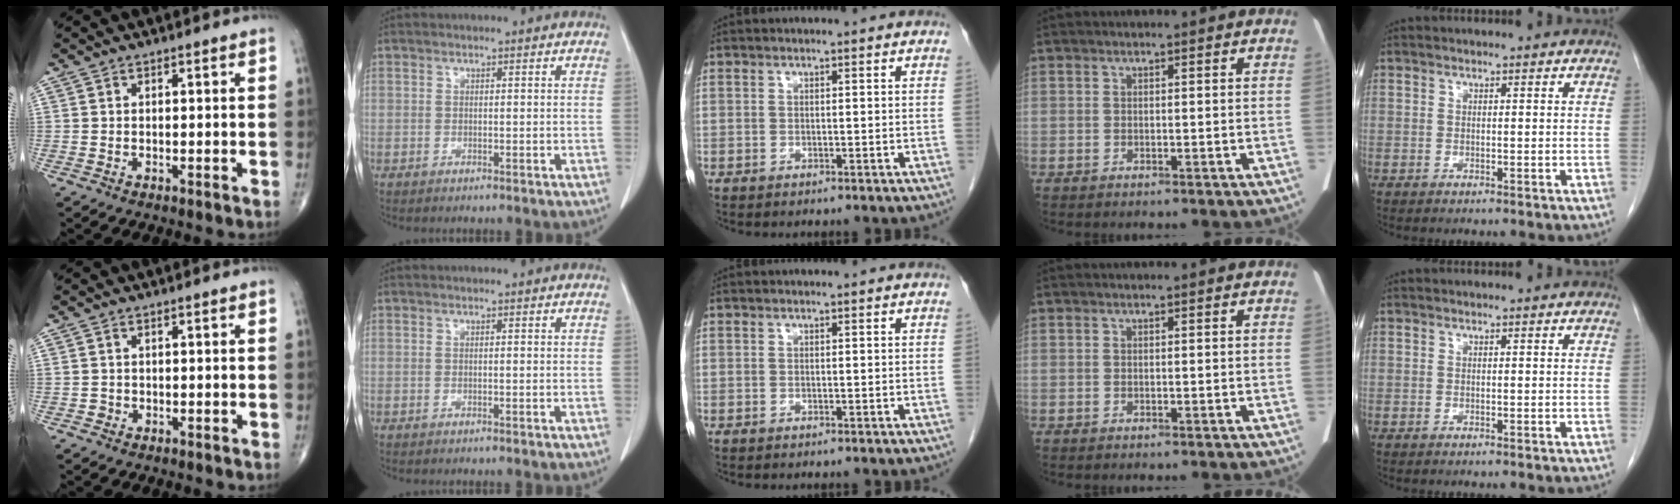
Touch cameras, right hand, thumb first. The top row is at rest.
{"thumb": {"total": 0.7, "force": [-0.3, 0.6, 0.0], "torque": [0.000, 0.003, -0.005]}}